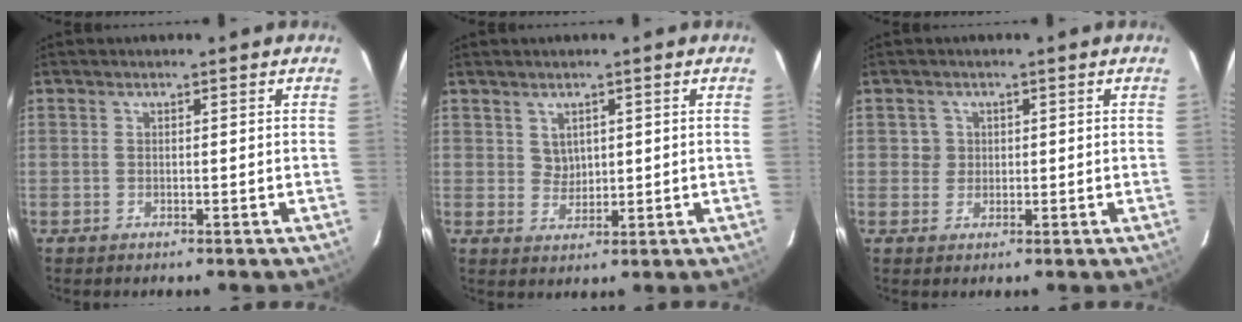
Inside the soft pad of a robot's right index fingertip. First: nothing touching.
{"total": 2.8, "force": [1.4, 2.3, 0.7], "torque": [-0.008, 0.004, 0.032]}
{"total": 2.4, "force": [0.4, 2.4, 0.0], "torque": [0.012, 0.013, 0.005]}